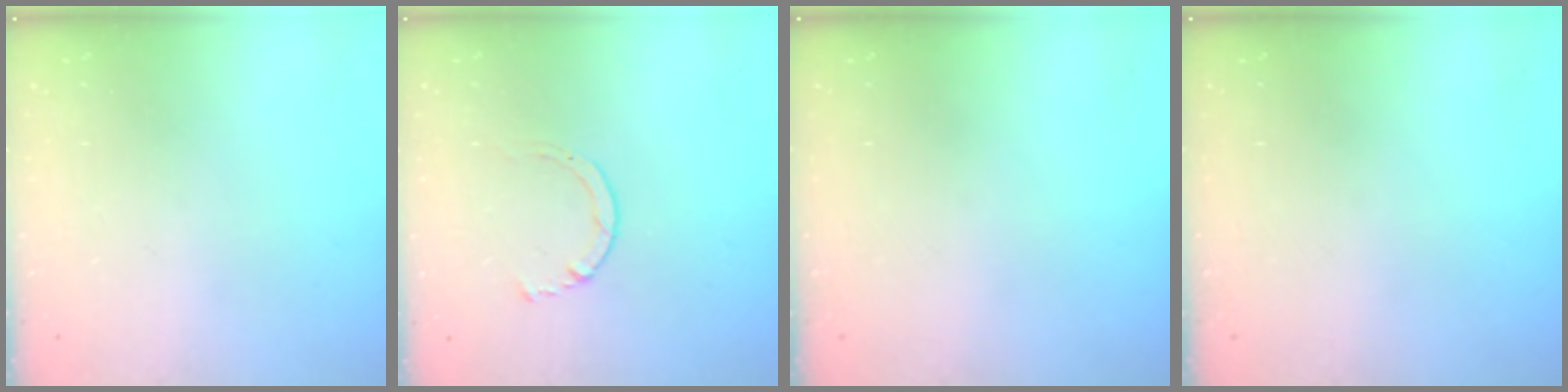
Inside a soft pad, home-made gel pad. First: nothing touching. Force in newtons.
{"total": 2.0, "press": 1.9, "slide": 0.3}
{"total": 0.0}
{"total": 0.0}